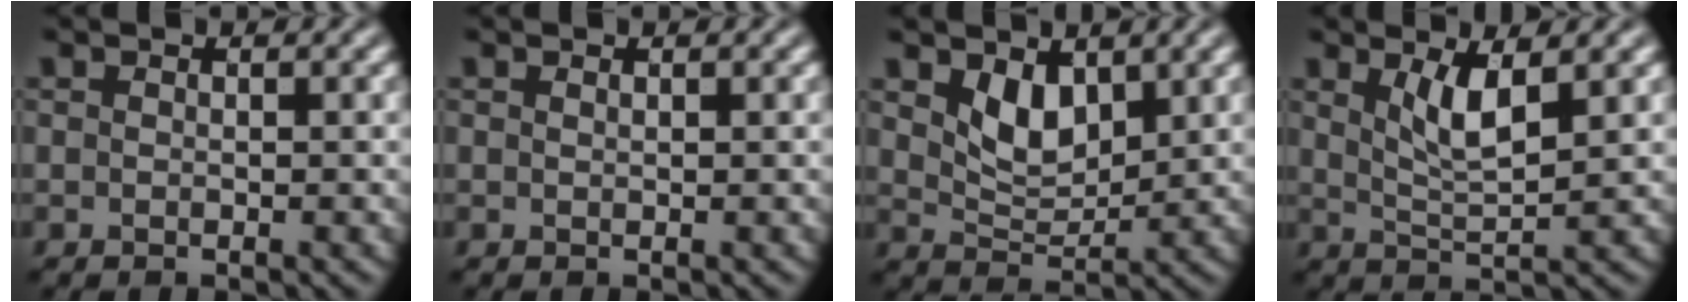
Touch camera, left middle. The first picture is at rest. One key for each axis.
{"total": 0.0}
{"total": 3.1, "fx": 1.4, "fy": 1.8, "fz": 2.1, "tx": -0.051, "ty": -0.012, "tz": 0.028}
{"total": 3.3, "fx": 1.1, "fy": 0.9, "fz": 3.0, "tx": -0.065, "ty": -0.010, "tz": 0.026}